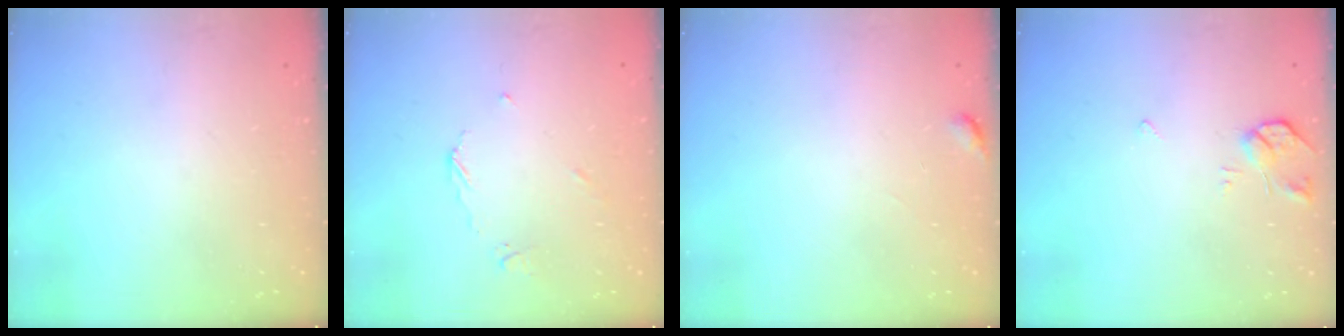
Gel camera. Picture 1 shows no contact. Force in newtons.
{"total": 4.8, "press": 4.8, "slide": 0.5}
{"total": 2.6, "press": 2.5, "slide": 0.3}
{"total": 4.8, "press": 4.8, "slide": 0.7}